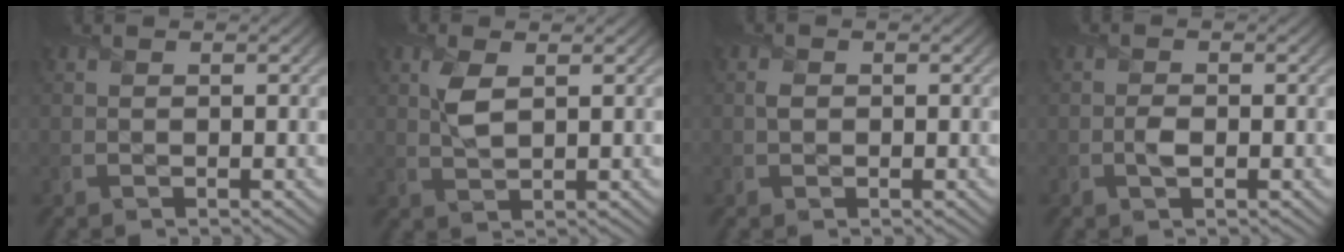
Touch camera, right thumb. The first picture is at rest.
{"total": 3.0, "force": [1.0, 1.3, 2.5], "torque": [-0.061, 0.001, 0.023]}
{"total": 0.6, "force": [0.3, 0.6, 0.0], "torque": [0.000, 0.001, 0.003]}
{"total": 1.0, "force": [-0.2, 0.6, 0.8], "torque": [-0.013, 0.002, -0.006]}